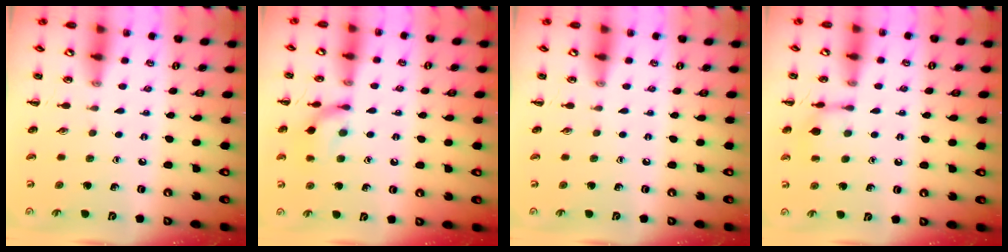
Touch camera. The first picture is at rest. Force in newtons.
{"total": 11.0, "press": 11.0, "slide": 0.6}
{"total": 0.0}
{"total": 9.2, "press": 9.2, "slide": 1.0}